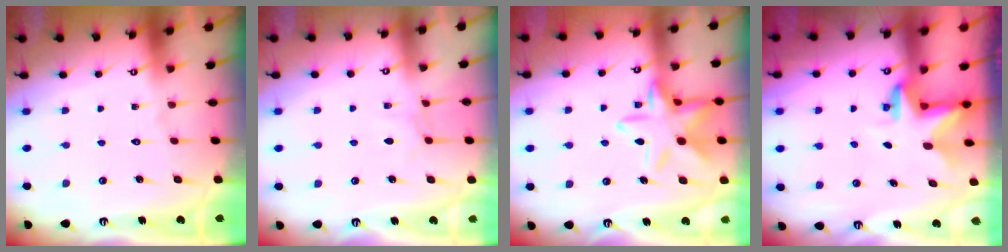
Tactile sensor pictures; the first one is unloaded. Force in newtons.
{"total": 4.0, "press": 3.9, "slide": 0.6}
{"total": 14.9, "press": 14.9, "slide": 1.1}
{"total": 2.9, "press": 2.9, "slide": 0.2}